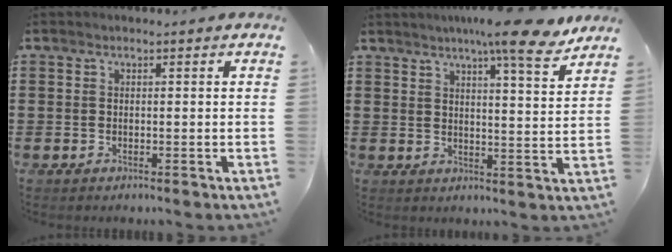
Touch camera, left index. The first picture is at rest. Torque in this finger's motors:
{"motor_torque": [1.07, -1.07, 0.64, 0.09]}